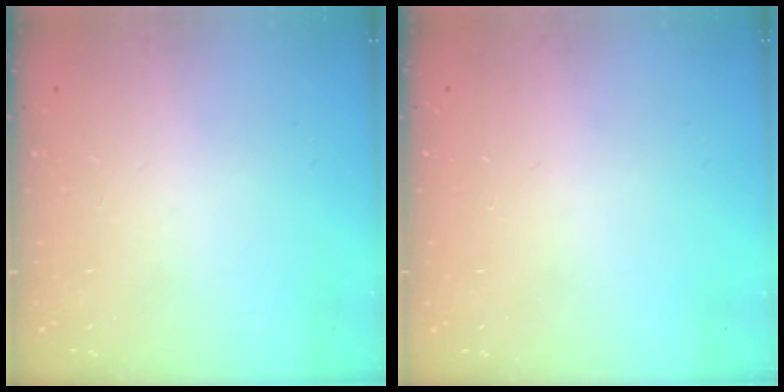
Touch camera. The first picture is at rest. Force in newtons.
{"total": 1.4, "press": 1.4, "slide": 0.1}